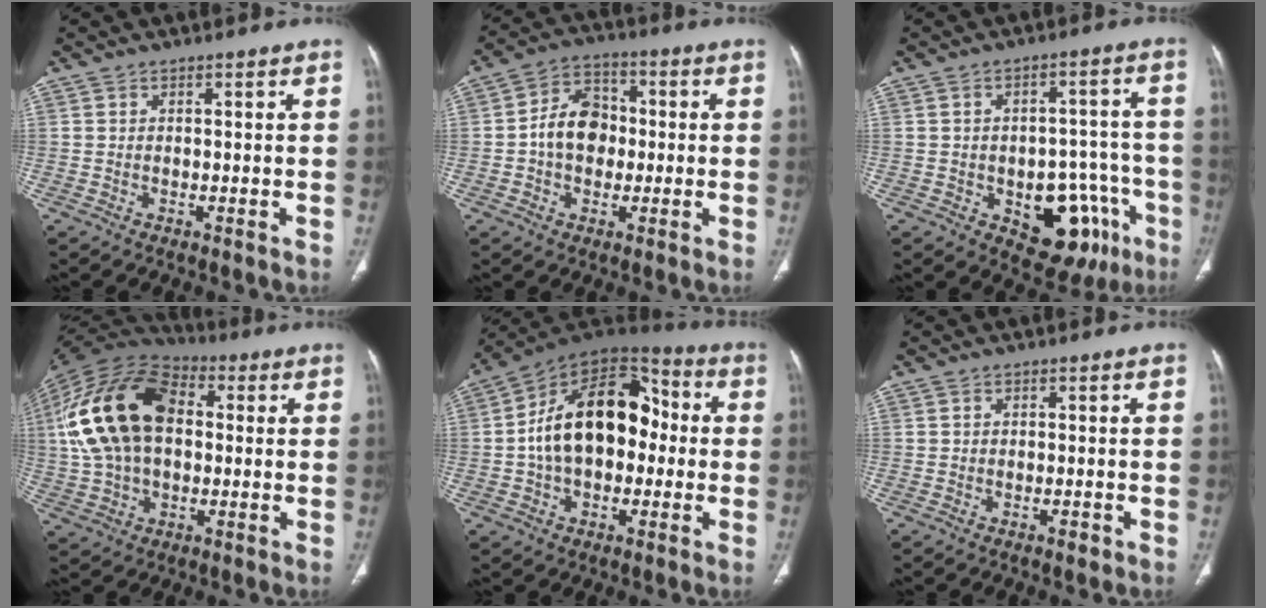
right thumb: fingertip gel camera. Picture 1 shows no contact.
{"total": 9.6, "force": [-0.5, 7.4, 6.1], "torque": [-0.077, 0.025, -0.018]}
{"total": 15.2, "force": [-6.1, 9.1, 10.5], "torque": [-0.088, 0.042, -0.067]}
{"total": 21.6, "force": [2.5, 13.7, 16.5], "torque": [-0.320, 0.023, 0.040]}
{"total": 20.3, "force": [-0.1, 13.1, 15.5], "torque": [-0.228, 0.045, -0.008]}
{"total": 1.3, "force": [-0.8, 0.7, 0.7], "torque": [-0.008, 0.002, -0.011]}